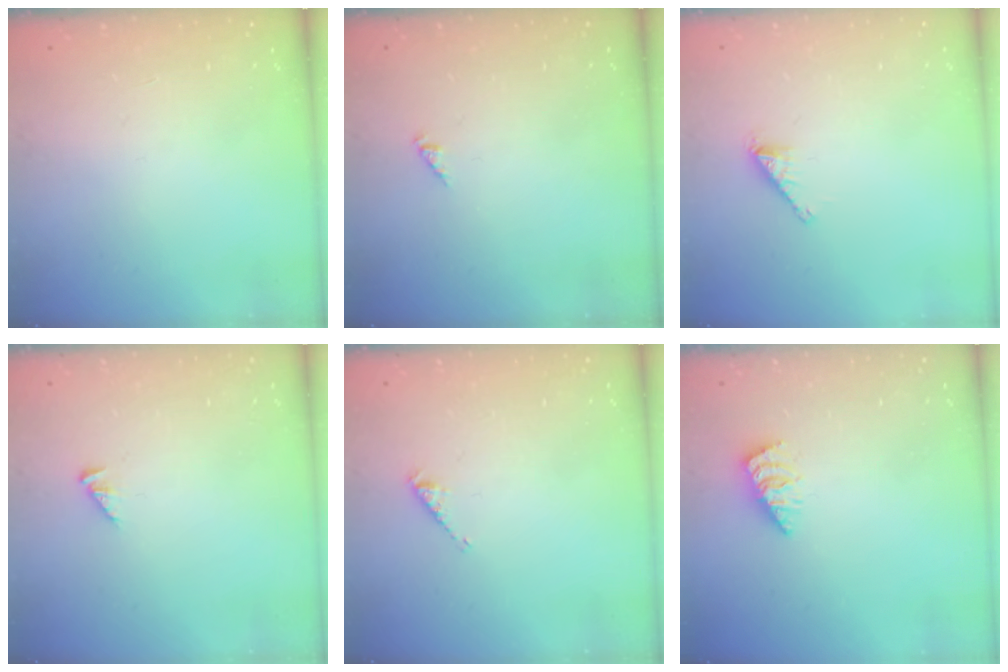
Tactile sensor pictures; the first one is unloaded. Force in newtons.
{"total": 0.0}
{"total": 1.7, "press": 1.7, "slide": 0.2}
{"total": 2.5, "press": 2.5, "slide": 0.4}
{"total": 2.9, "press": 2.9, "slide": 0.5}
{"total": 1.4, "press": 1.3, "slide": 0.2}